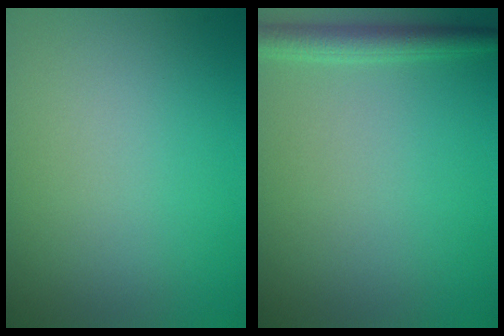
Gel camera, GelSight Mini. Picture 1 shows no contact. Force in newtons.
{"total": 2.3, "press": 2.3, "slide": 0.1}